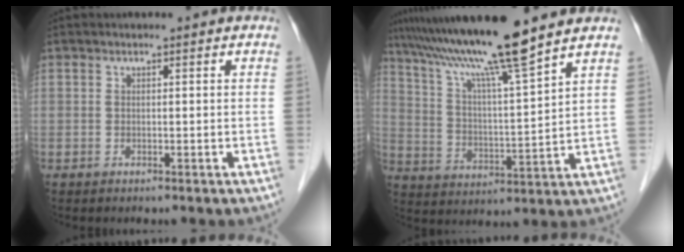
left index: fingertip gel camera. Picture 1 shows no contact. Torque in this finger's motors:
{"motor_torque": [0.63, -0.53, 0.94, 0.21]}